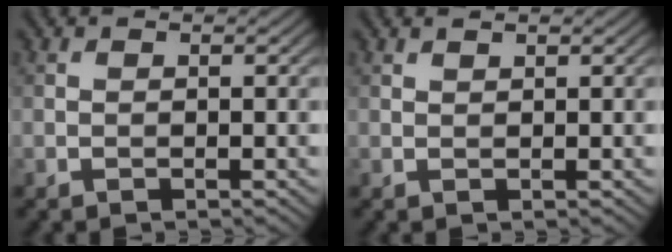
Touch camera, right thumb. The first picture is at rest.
{"total": 0.6, "force": [0.6, -0.1, 0.2], "torque": [-0.005, 0.003, 0.012]}